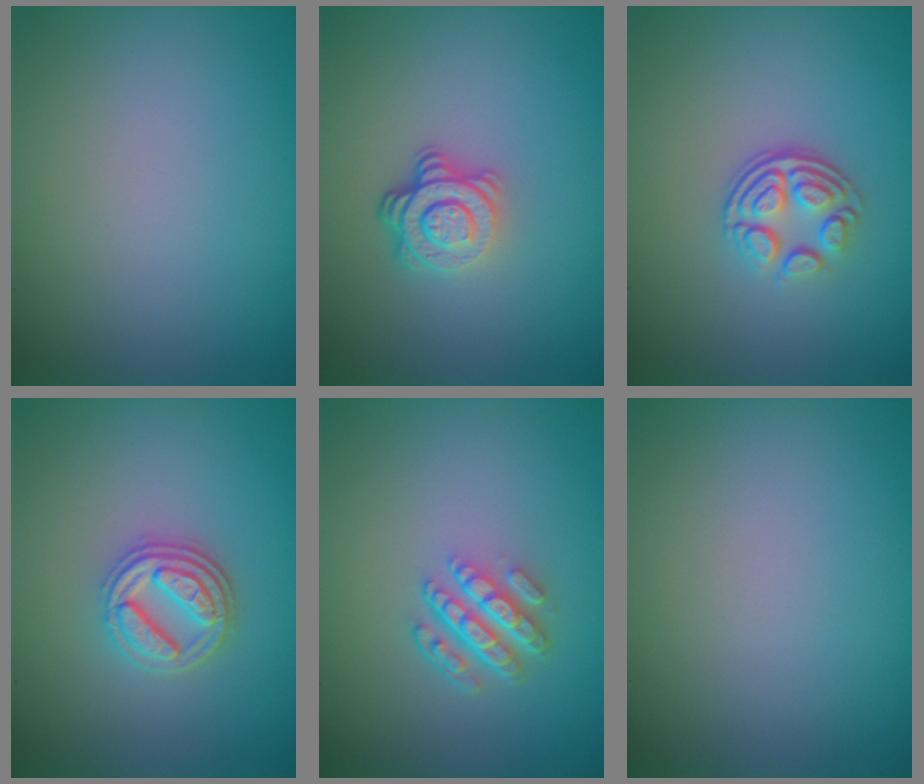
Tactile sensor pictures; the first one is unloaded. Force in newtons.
{"total": 4.0, "press": 2.8, "slide": 2.9}
{"total": 3.5, "press": 2.5, "slide": 2.5}
{"total": 3.8, "press": 3.2, "slide": 2.1}
{"total": 4.1, "press": 2.9, "slide": 2.9}
{"total": 0.0}